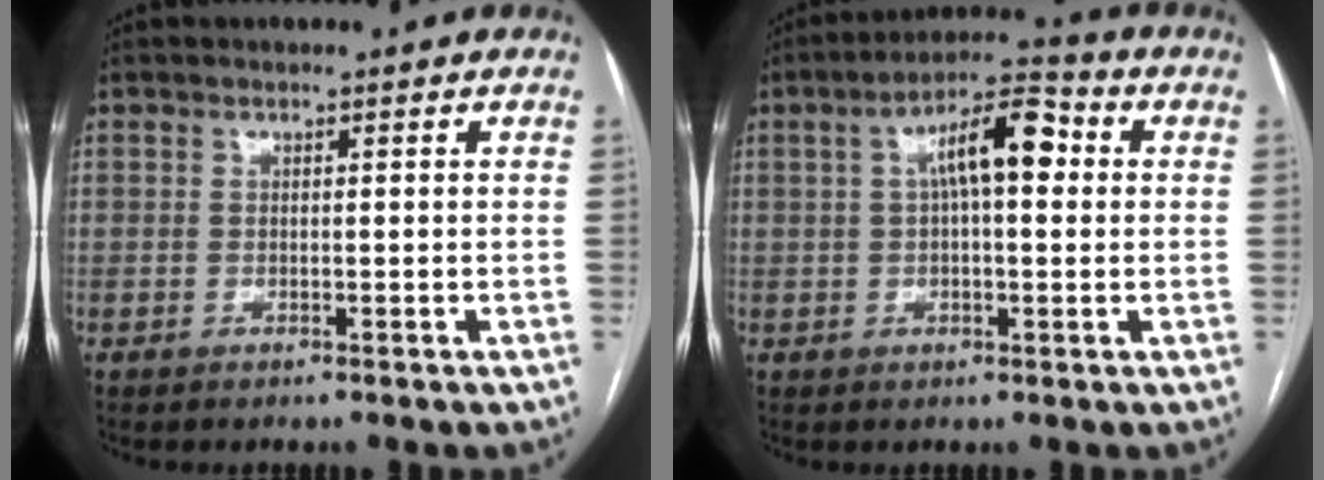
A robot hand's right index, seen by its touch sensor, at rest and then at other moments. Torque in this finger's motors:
{"motor_torque": [1.10, 0.18, 0.43, 0.11]}